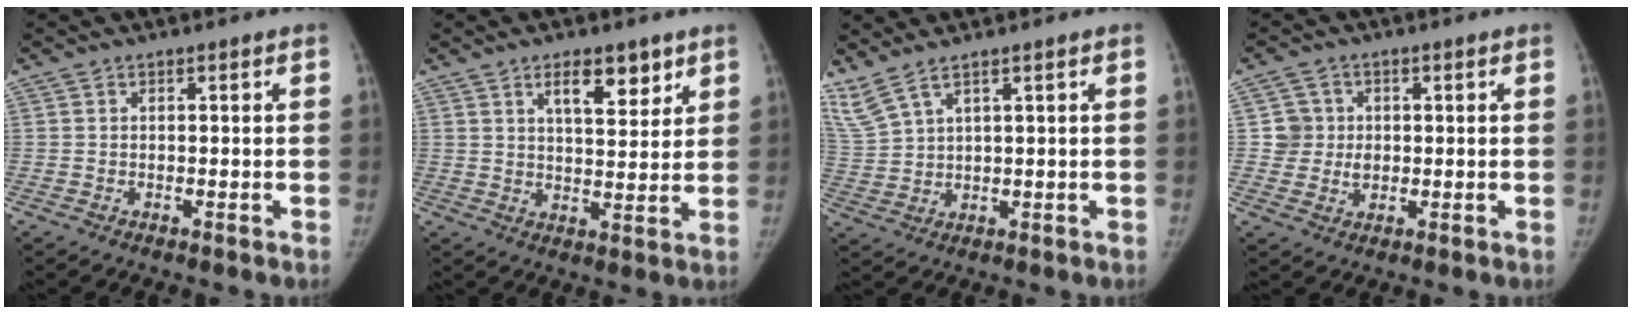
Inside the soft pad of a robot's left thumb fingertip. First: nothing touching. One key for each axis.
{"total": 8.1, "fx": 4.9, "fy": 3.2, "fz": 5.6, "tx": -0.062, "ty": -0.031, "tz": 0.077}
{"total": 6.5, "fx": 5.0, "fy": 1.4, "fz": 3.8, "tx": -0.102, "ty": -0.016, "tz": 0.121}
{"total": 4.8, "fx": 0.8, "fy": 4.7, "fz": 0.6, "tx": 0.023, "ty": 0.003, "tz": 0.011}